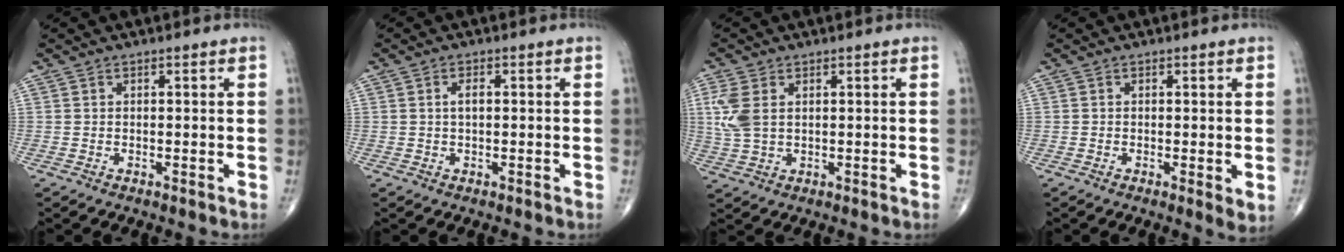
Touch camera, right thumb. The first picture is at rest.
{"total": 1.8, "force": [0.2, 0.8, 1.5], "torque": [-0.025, 0.004, 0.001]}
{"total": 6.3, "force": [1.5, 3.8, 4.7], "torque": [-0.119, 0.002, 0.036]}
{"total": 2.3, "force": [-0.3, 0.6, 2.2], "torque": [-0.034, -0.010, -0.009]}